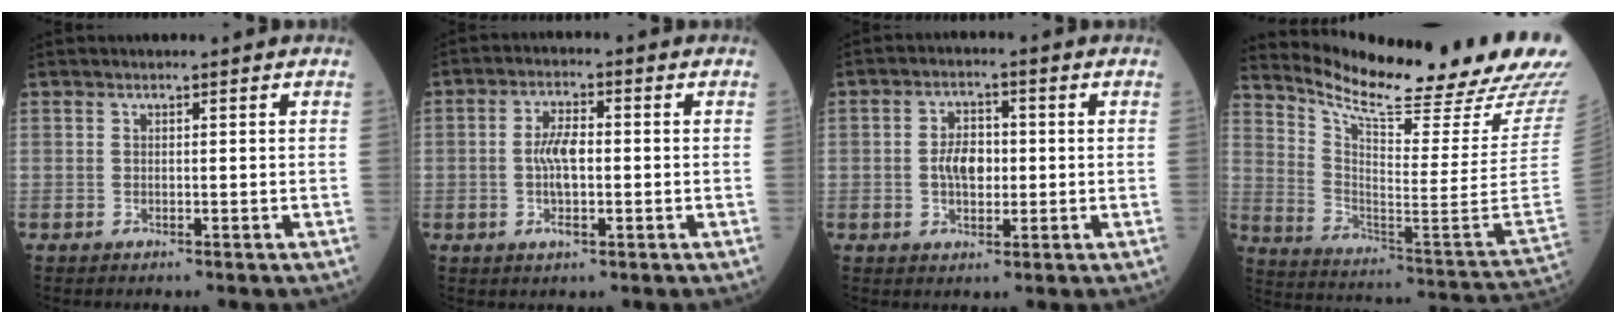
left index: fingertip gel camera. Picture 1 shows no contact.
{"total": 5.4, "force": [-0.6, 2.0, 5.0], "torque": [-0.107, 0.005, -0.013]}
{"total": 4.9, "force": [-0.3, 2.9, 4.0], "torque": [-0.078, 0.009, -0.004]}
{"total": 27.9, "force": [24.2, 1.0, 14.0], "torque": [-0.237, -0.096, 0.337]}